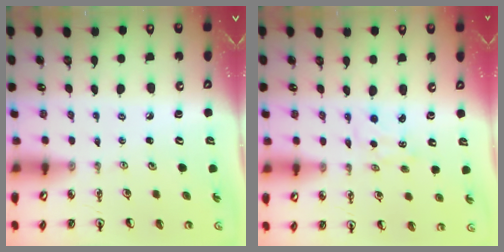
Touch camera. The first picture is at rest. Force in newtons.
{"total": 2.1, "press": 2.1, "slide": 0.2}